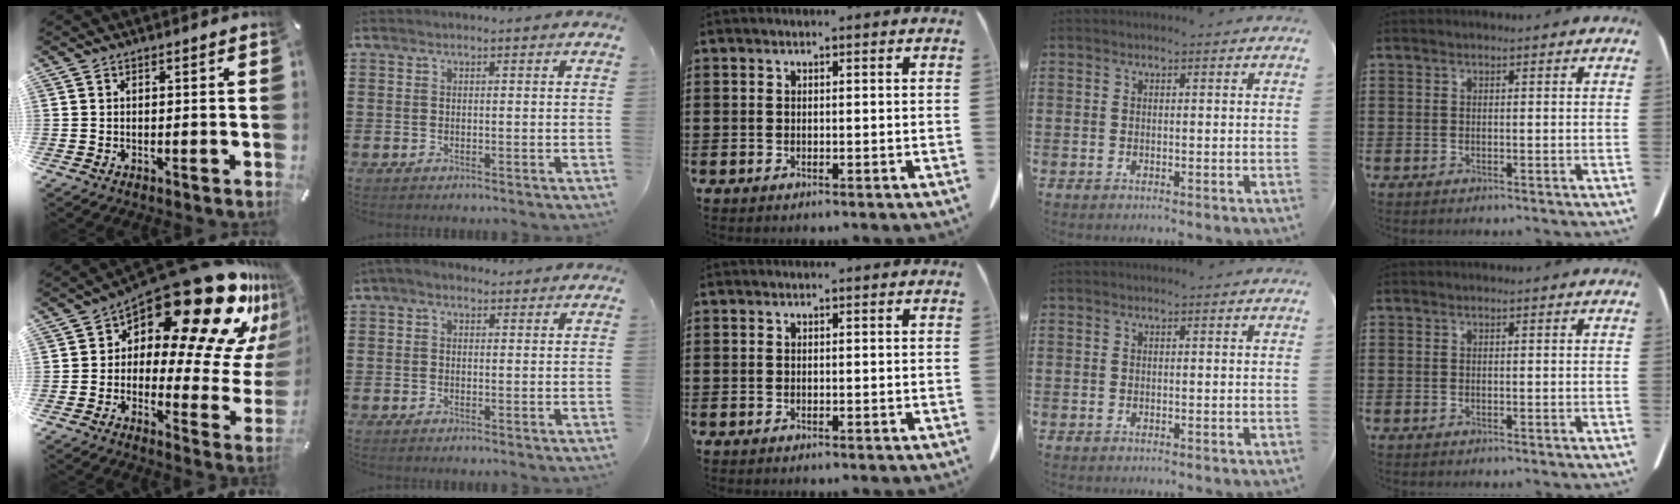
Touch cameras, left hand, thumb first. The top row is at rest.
{"thumb": {"total": 25.3, "force": [15.4, 10.6, 17.1], "torque": [-0.217, -0.141, 0.259]}, "index": {"total": 1.6, "force": [0.7, 1.0, 1.0], "torque": [-0.020, 0.007, 0.013]}}